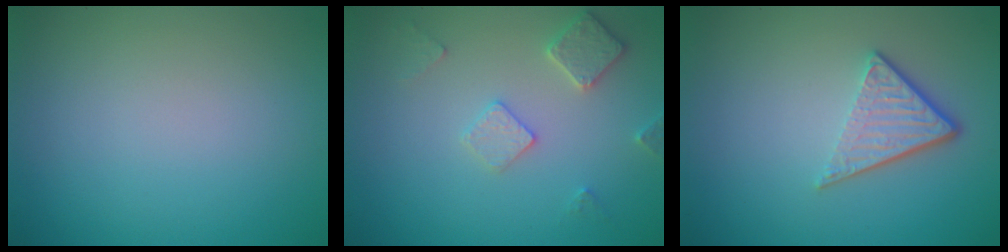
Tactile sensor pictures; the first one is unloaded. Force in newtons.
{"total": 2.9, "press": 2.9, "slide": 0.4}
{"total": 3.8, "press": 2.6, "slide": 2.8}